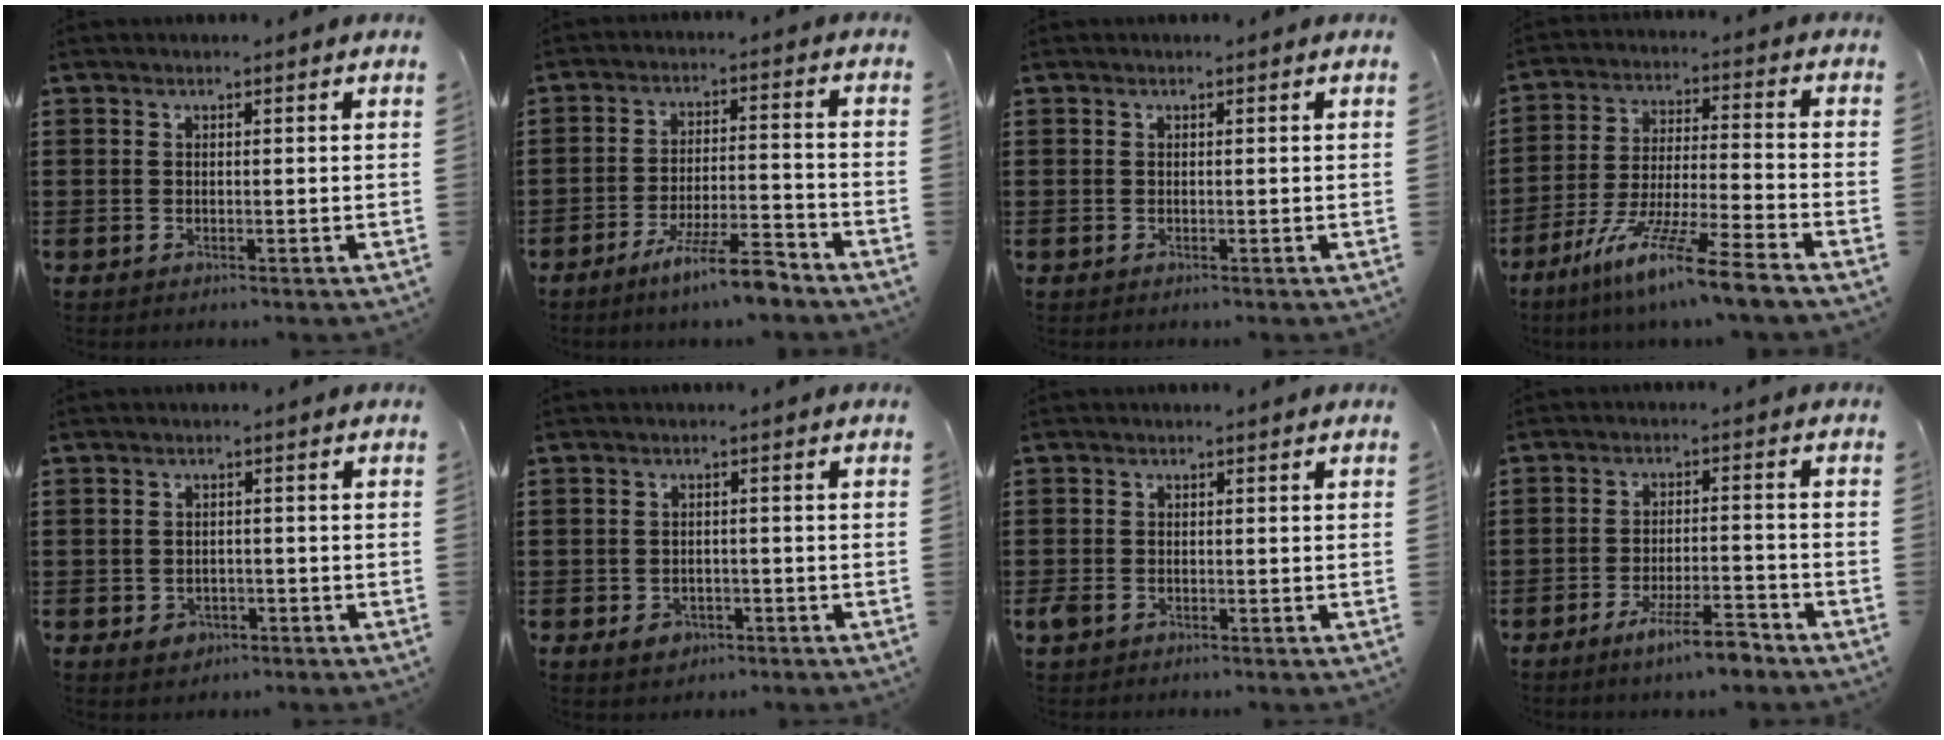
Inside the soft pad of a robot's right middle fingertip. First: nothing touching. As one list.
[{"total": 8.6, "force": [-6.7, 0.5, 5.4], "torque": [-0.102, -0.003, -0.125]}, {"total": 0.0}, {"total": 11.2, "force": [-9.0, -0.7, 6.6], "torque": [-0.129, -0.001, -0.180]}, {"total": 1.7, "force": [-1.0, 1.3, 0.6], "torque": [-0.017, 0.001, -0.023]}, {"total": 2.1, "force": [-1.3, 1.4, 0.8], "torque": [-0.019, 0.002, -0.029]}, {"total": 1.8, "force": [-1.0, 1.2, 0.9], "torque": [-0.033, -0.004, -0.024]}, {"total": 6.8, "force": [-5.2, 0.8, 4.3], "torque": [-0.078, -0.003, -0.094]}]